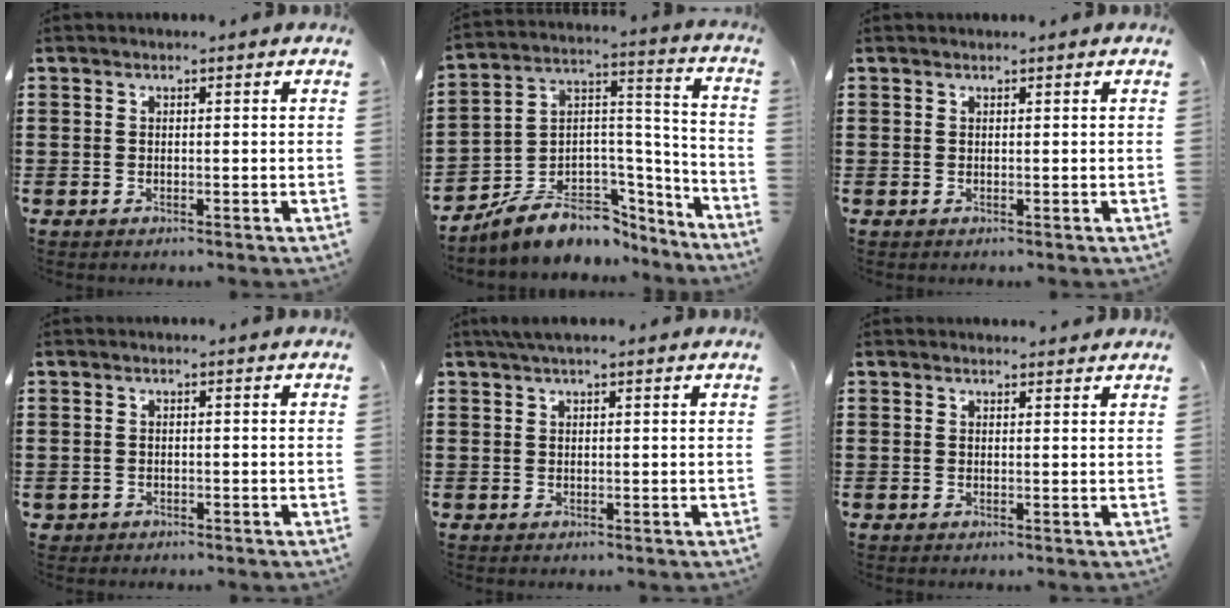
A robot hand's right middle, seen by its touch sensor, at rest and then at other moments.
{"total": 7.2, "force": [-5.7, 4.0, 1.8], "torque": [-0.047, 0.001, -0.108]}
{"total": 0.0}
{"total": 0.8, "force": [-0.6, 0.5, 0.0], "torque": [-0.003, 0.002, -0.015]}
{"total": 1.5, "force": [1.1, 0.2, 1.0], "torque": [-0.022, 0.004, 0.019]}
{"total": 0.8, "force": [0.8, 0.1, 0.1], "torque": [0.003, -0.002, 0.013]}